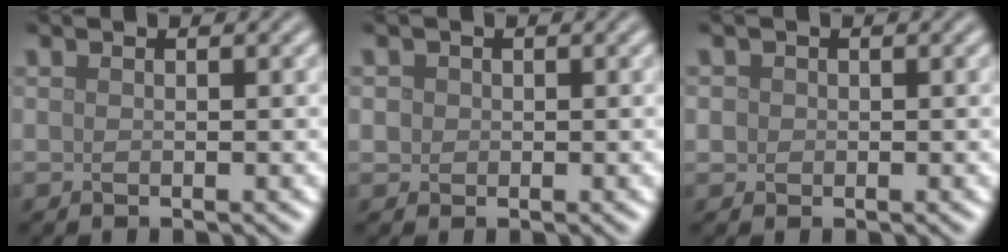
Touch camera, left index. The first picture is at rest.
{"total": 1.3, "force": [0.4, 1.2, 0.4], "torque": [-0.003, 0.004, 0.004]}
{"total": 1.3, "force": [0.3, 1.2, 0.4], "torque": [-0.004, 0.003, 0.002]}